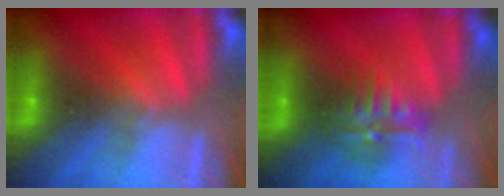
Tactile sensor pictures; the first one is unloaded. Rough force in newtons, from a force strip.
{"total": 5.3}